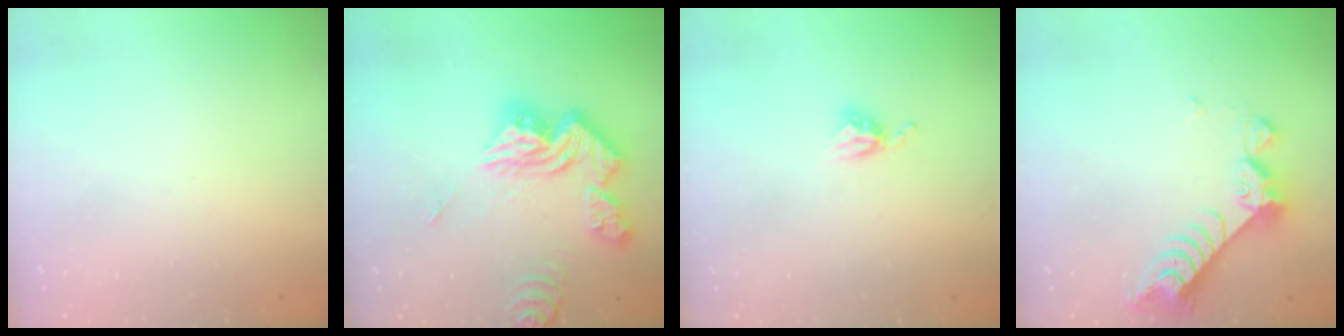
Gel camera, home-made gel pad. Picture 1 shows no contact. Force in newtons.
{"total": 18.2, "press": 18.1, "slide": 1.9}
{"total": 4.7, "press": 4.7, "slide": 0.5}
{"total": 8.6, "press": 8.5, "slide": 0.7}